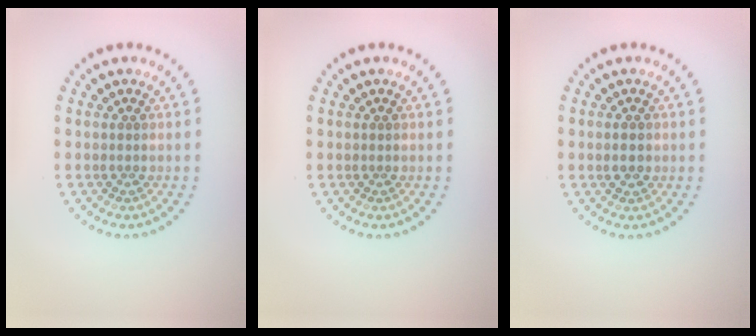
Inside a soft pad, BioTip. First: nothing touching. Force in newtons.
{"total": 0.0}
{"total": 1.9, "press": 1.9, "slide": 0.1}